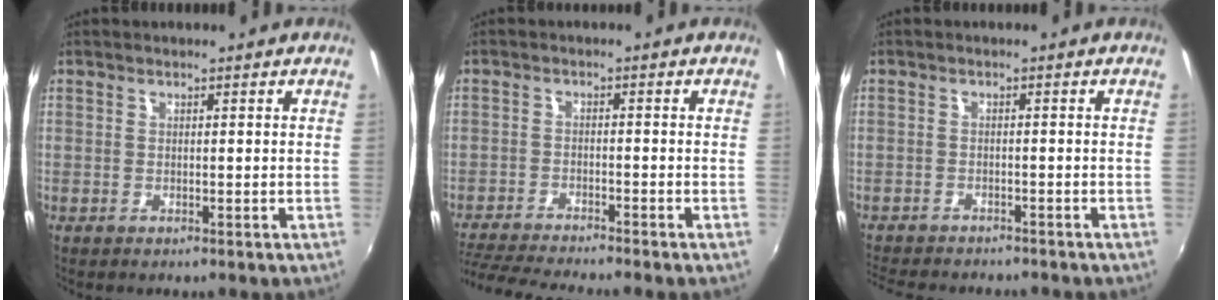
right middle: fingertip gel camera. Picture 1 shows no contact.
{"total": 9.8, "force": [-9.0, -0.3, 3.7], "torque": [-0.099, -0.021, -0.156]}
{"total": 9.0, "force": [-8.2, 2.0, 3.2], "torque": [-0.081, -0.018, -0.124]}